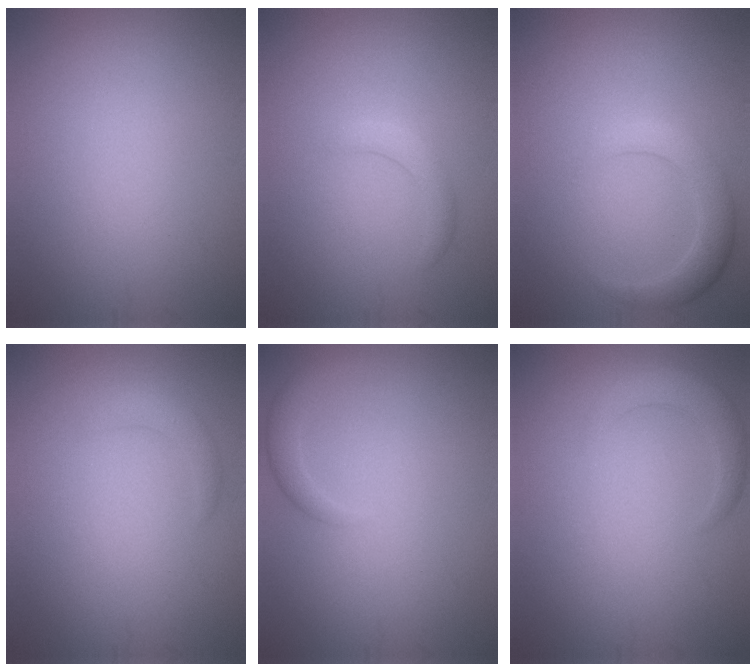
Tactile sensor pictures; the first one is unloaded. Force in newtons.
{"total": 1.5, "press": 1.5, "slide": 0.2}
{"total": 2.9, "press": 2.9, "slide": 0.1}
{"total": 1.6, "press": 1.6, "slide": 0.0}
{"total": 1.7, "press": 1.7, "slide": 0.1}
{"total": 2.7, "press": 2.6, "slide": 0.3}